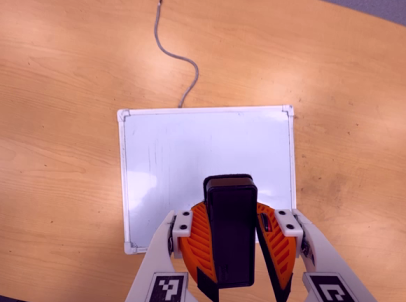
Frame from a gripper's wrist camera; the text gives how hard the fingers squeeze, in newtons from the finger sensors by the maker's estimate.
{"total": 8.8, "left": 9.3, "right": 8.4}